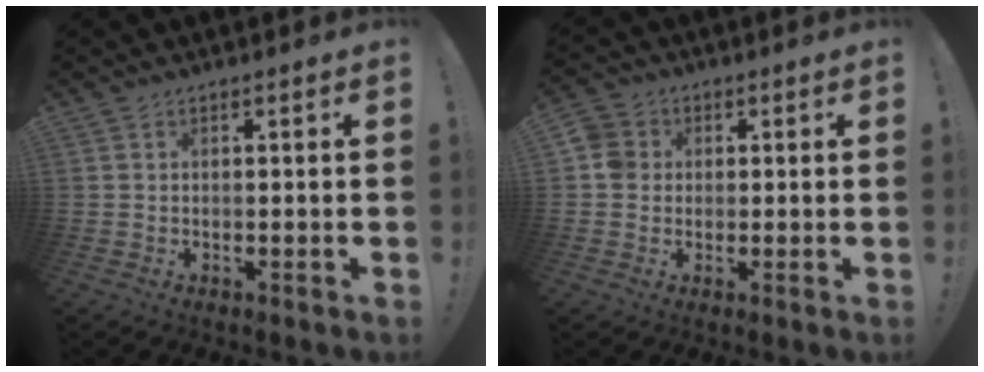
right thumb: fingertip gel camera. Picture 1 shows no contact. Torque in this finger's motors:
{"motor_torque": [0.86, 0.65, 0.68, -0.12, -0.03]}